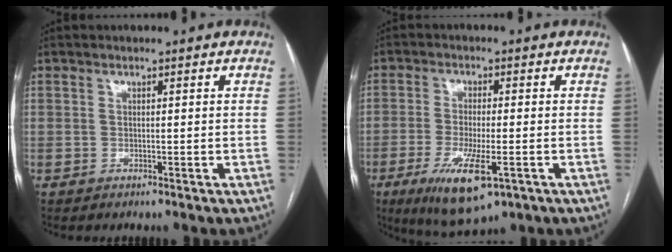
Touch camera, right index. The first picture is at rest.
{"total": 10.3, "force": [-4.5, 2.7, 8.9], "torque": [-0.163, -0.024, -0.069]}